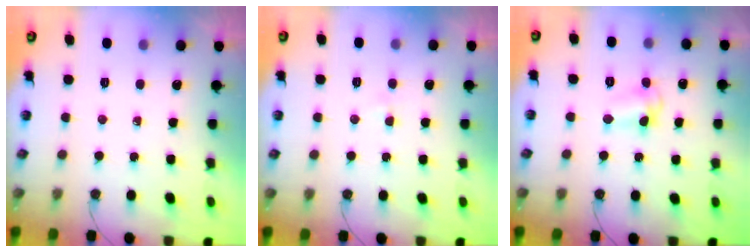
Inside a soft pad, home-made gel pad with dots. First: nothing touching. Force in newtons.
{"total": 2.1, "press": 2.1, "slide": 0.4}
{"total": 5.5, "press": 5.5, "slide": 0.3}